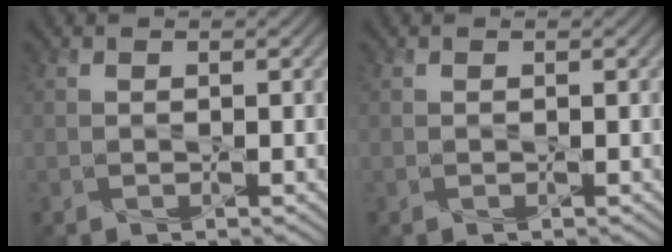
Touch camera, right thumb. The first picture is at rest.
{"total": 0.0}